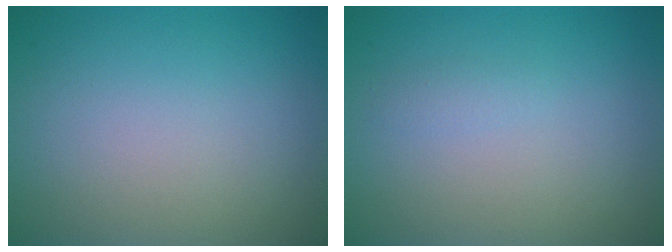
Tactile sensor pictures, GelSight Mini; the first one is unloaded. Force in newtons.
{"total": 0.6, "press": 0.6, "slide": 0.0}